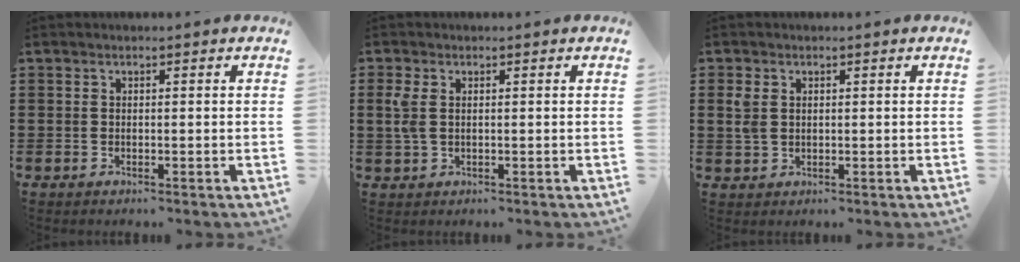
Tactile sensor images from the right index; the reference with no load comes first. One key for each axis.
{"total": 3.0, "fx": 0.4, "fy": 1.7, "fz": 2.4, "tx": -0.072, "ty": 0.000, "tz": 0.000}
{"total": 2.4, "fx": 0.8, "fy": 1.7, "fz": 1.6, "tx": -0.033, "ty": 0.008, "tz": 0.014}